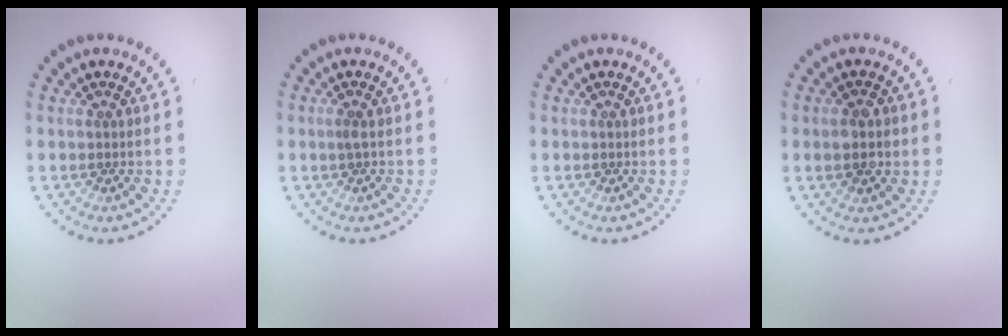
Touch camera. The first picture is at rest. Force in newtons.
{"total": 0.8, "press": 0.6, "slide": 0.5}
{"total": 0.0}
{"total": 2.9, "press": 2.9, "slide": 0.2}